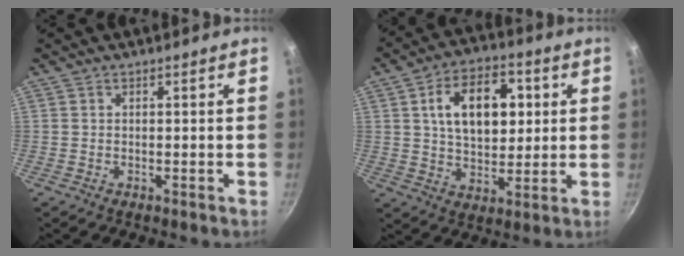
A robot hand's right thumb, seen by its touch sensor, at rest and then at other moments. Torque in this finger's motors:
{"motor_torque": [-0.77, 1.19, 0.79, 0.59, 0.11]}